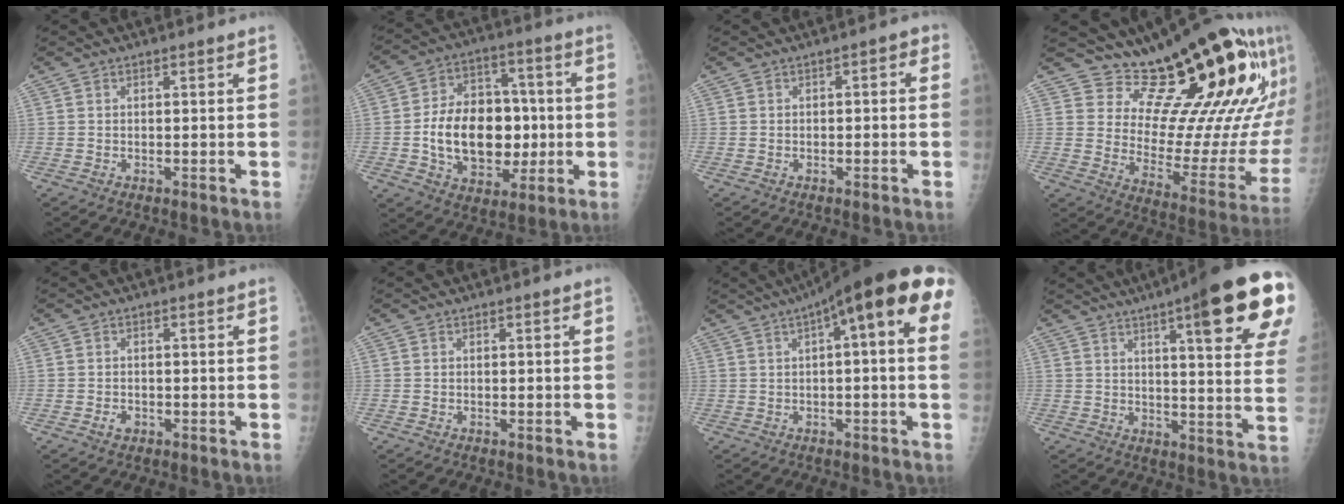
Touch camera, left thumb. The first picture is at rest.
{"total": 18.4, "force": [-1.6, 13.0, 12.9], "torque": [-0.171, 0.021, -0.014]}
{"total": 1.7, "force": [-0.2, 1.1, 1.4], "torque": [-0.008, 0.015, -0.009]}
{"total": 24.7, "force": [17.0, 8.5, 15.8], "torque": [-0.186, -0.124, 0.247]}
{"total": 1.6, "force": [-0.8, 1.3, 0.6], "torque": [0.002, 0.004, -0.012]}
{"total": 0.0}
{"total": 16.2, "force": [5.1, 4.1, 14.8], "torque": [-0.207, 0.031, 0.059]}
{"total": 22.8, "force": [12.1, 3.9, 18.9], "torque": [-0.225, -0.036, 0.151]}